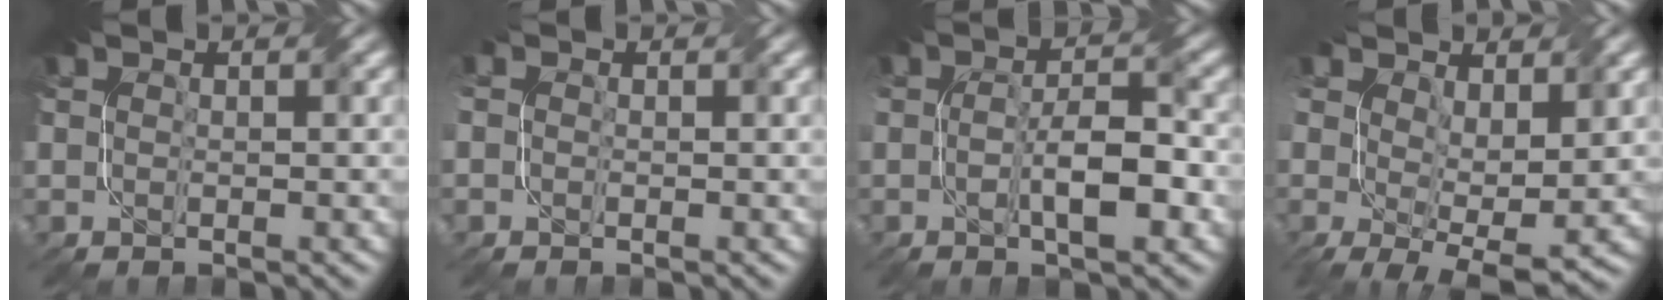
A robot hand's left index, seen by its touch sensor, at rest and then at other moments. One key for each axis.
{"total": 1.5, "fx": -0.3, "fy": 1.3, "fz": 0.7, "tx": -0.003, "ty": 0.000, "tz": -0.005}
{"total": 5.1, "fx": -1.0, "fy": 1.5, "fz": 4.7, "tx": -0.077, "ty": 0.008, "tz": -0.020}
{"total": 6.2, "fx": 1.1, "fy": 3.0, "fz": 5.3, "tx": -0.103, "ty": -0.011, "tz": 0.022}